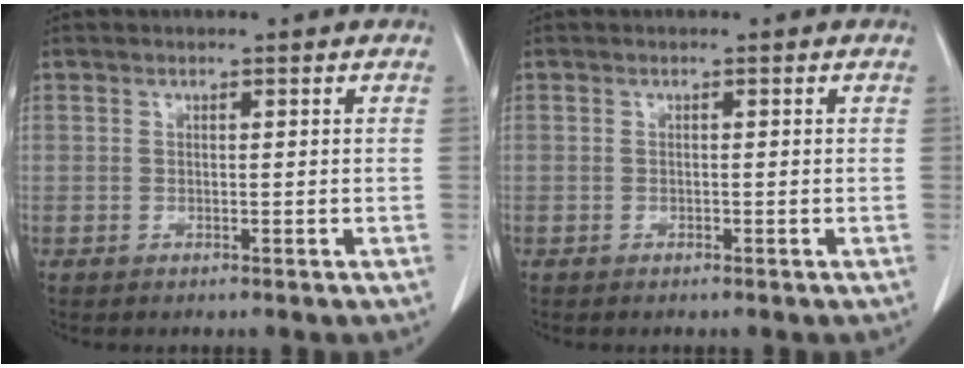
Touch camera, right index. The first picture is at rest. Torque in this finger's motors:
{"motor_torque": [0.01, 0.05, 0.01, 0.01]}